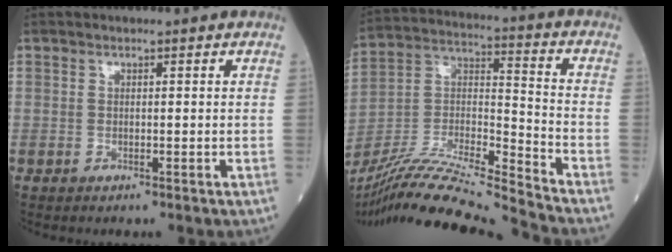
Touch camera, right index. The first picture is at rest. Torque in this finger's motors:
{"motor_torque": [-0.19, -0.30, 0.34, 0.05]}